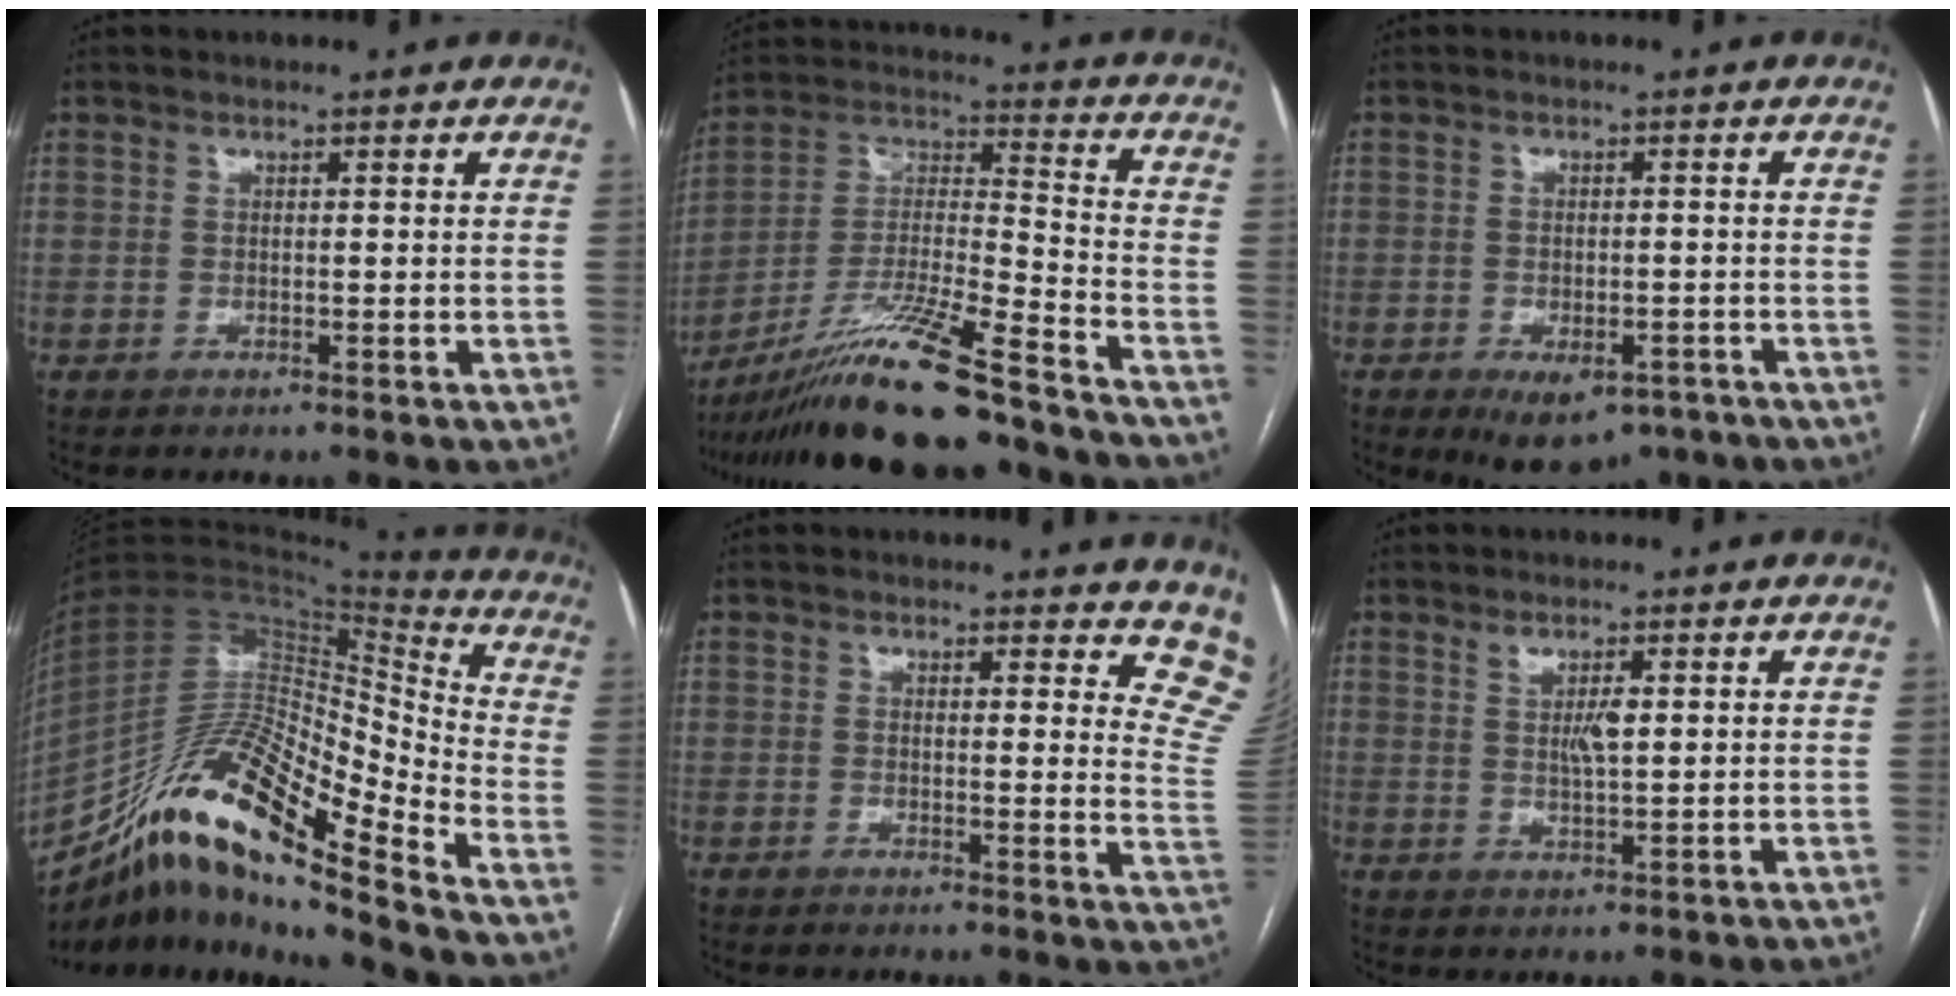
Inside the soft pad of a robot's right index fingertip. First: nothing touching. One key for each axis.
{"total": 20.8, "fx": -16.7, "fy": 0.5, "fz": 12.3, "tx": -0.248, "ty": -0.024, "tz": -0.302}
{"total": 7.7, "fx": -4.9, "fy": 4.4, "fz": 4.0, "tx": -0.045, "ty": 0.002, "tz": -0.063}
{"total": 21.4, "fx": -15.1, "fy": 2.5, "fz": 14.9, "tx": -0.294, "ty": -0.002, "tz": -0.279}
{"total": 9.5, "fx": 8.5, "fy": 2.6, "fz": 3.4, "tx": -0.007, "ty": -0.050, "tz": 0.058}
{"total": 3.0, "fx": 1.0, "fy": 0.6, "fz": 2.7, "tx": -0.052, "ty": -0.001, "tz": 0.020}